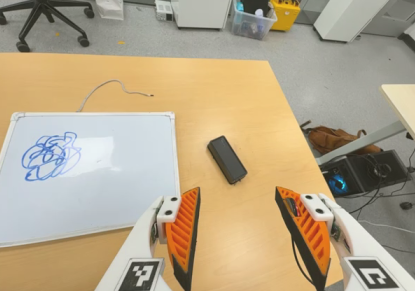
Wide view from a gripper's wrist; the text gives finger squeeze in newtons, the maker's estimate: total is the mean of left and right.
{"total": 0.0}